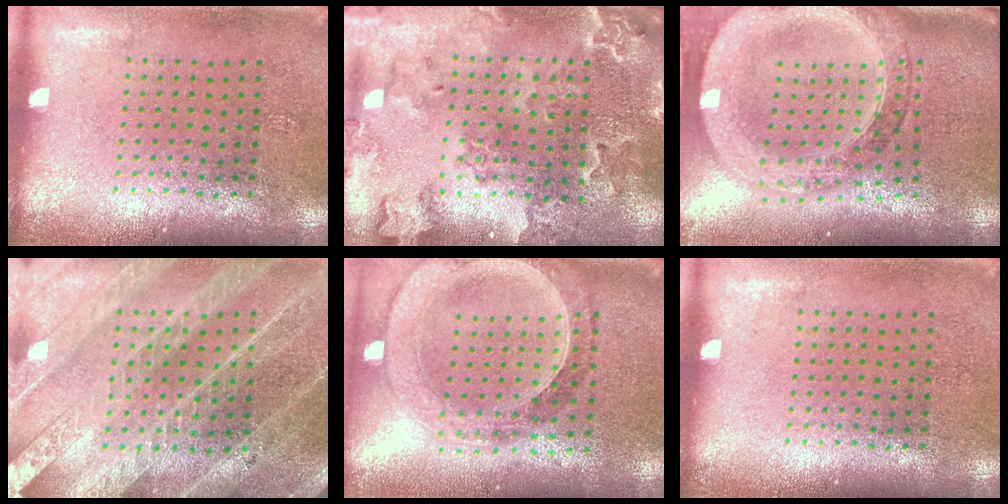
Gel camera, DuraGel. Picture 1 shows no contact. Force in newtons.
{"total": 2.0, "press": 2.0, "slide": 0.2}
{"total": 3.0, "press": 2.5, "slide": 1.6}
{"total": 3.7, "press": 3.5, "slide": 1.4}
{"total": 1.5, "press": 1.4, "slide": 0.4}
{"total": 0.0}